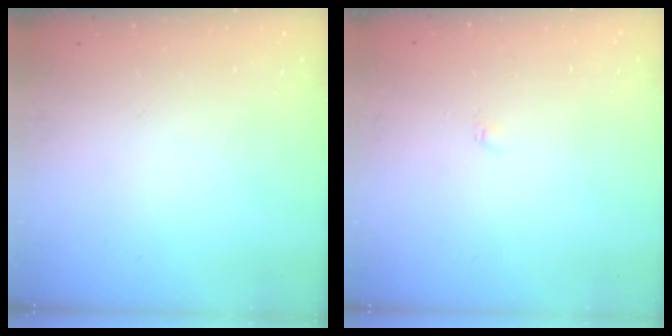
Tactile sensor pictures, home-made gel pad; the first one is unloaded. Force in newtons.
{"total": 1.8, "press": 1.7, "slide": 0.3}